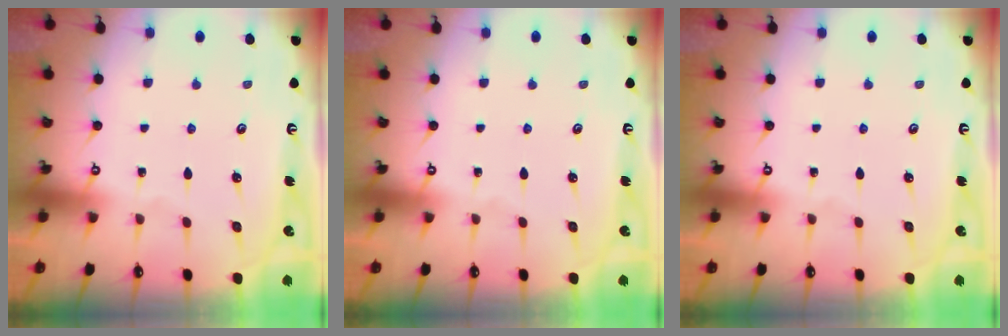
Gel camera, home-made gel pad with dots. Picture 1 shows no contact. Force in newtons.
{"total": 0.0}
{"total": 0.0}